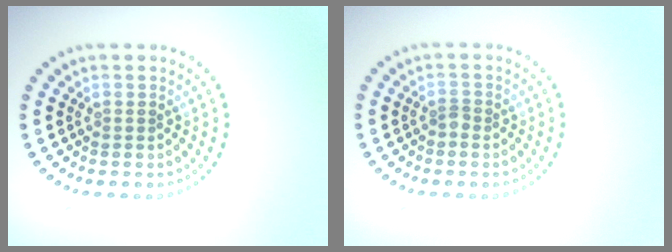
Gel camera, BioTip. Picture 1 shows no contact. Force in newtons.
{"total": 0.8, "press": 0.5, "slide": 0.6}